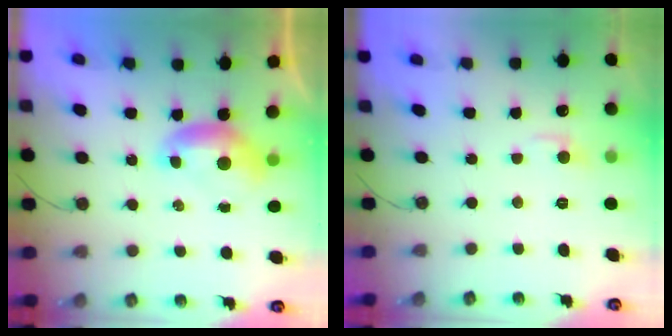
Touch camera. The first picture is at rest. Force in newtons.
{"total": 0.9, "press": 0.4, "slide": 0.8}